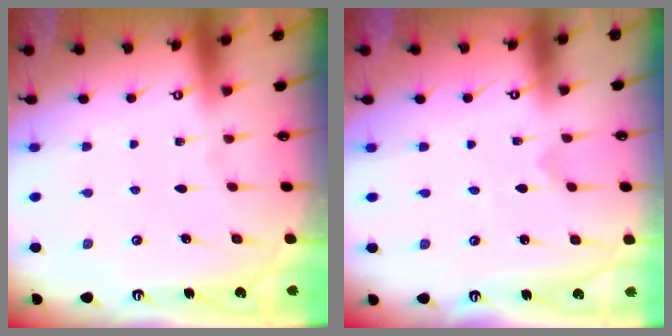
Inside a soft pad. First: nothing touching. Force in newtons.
{"total": 0.0}